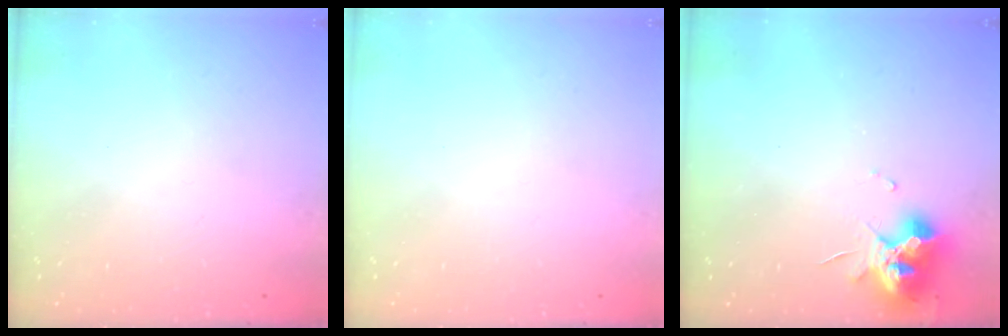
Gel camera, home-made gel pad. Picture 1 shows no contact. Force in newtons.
{"total": 0.0}
{"total": 11.3, "press": 11.2, "slide": 0.8}